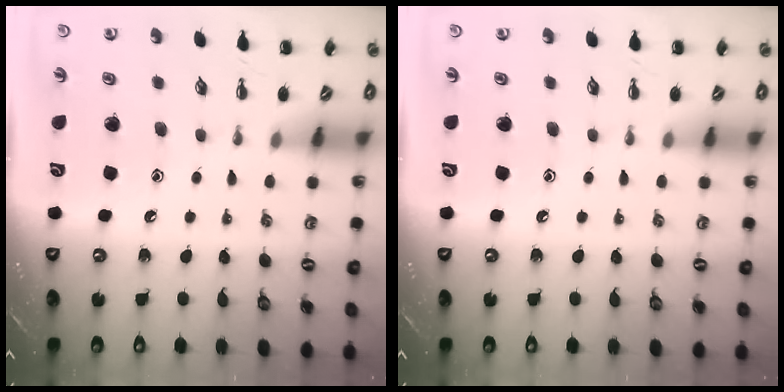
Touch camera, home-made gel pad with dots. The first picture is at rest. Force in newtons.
{"total": 0.0}